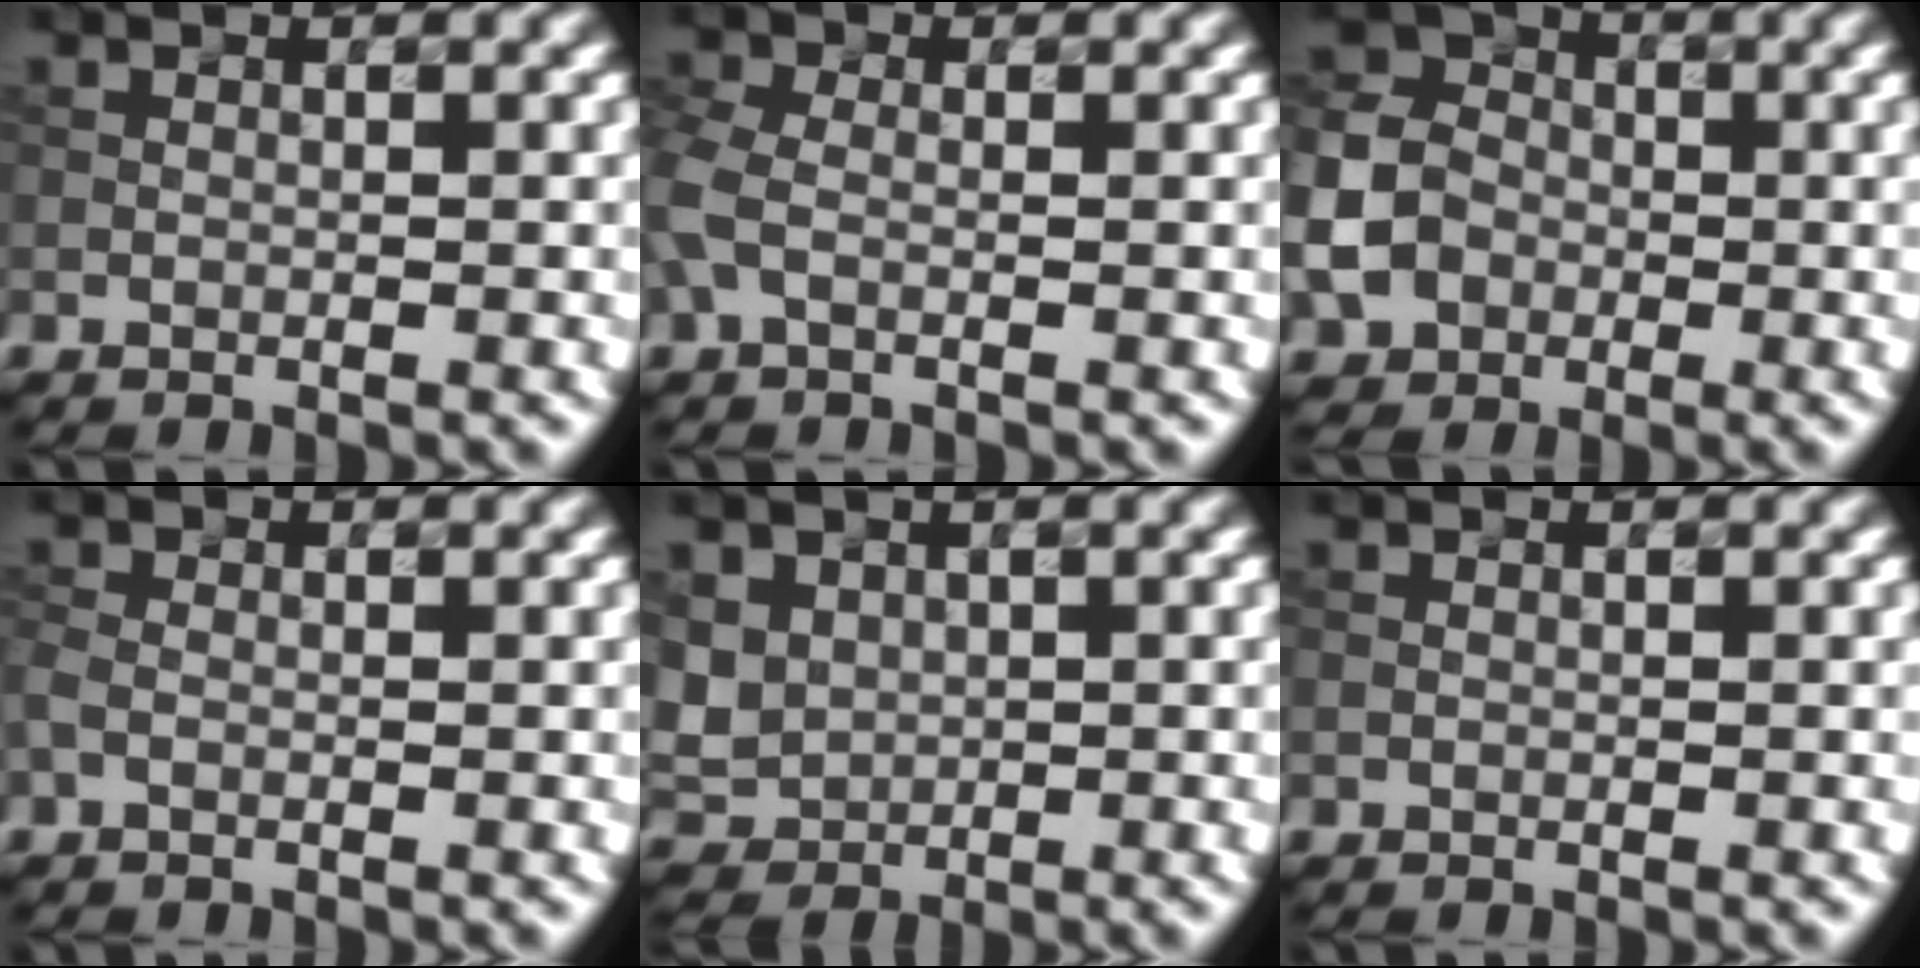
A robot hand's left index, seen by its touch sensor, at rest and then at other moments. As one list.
[{"total": 2.5, "force": [-0.3, 1.8, 1.8], "torque": [-0.054, 0.004, -0.016]}, {"total": 6.2, "force": [-1.8, 5.3, 2.8], "torque": [-0.072, 0.004, -0.052]}, {"total": 1.4, "force": [-0.6, 0.9, 0.8], "torque": [-0.026, 0.000, -0.016]}, {"total": 3.5, "force": [0.9, 3.1, 1.3], "torque": [-0.040, 0.003, 0.021]}, {"total": 0.0}]